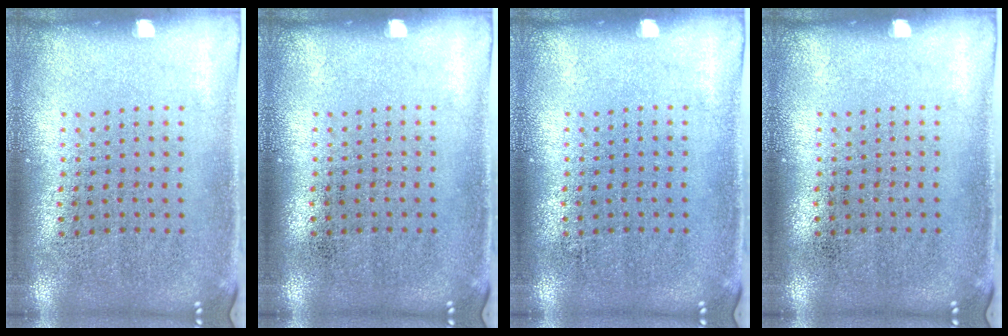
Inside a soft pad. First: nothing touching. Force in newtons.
{"total": 0.0}
{"total": 0.0}
{"total": 0.0}